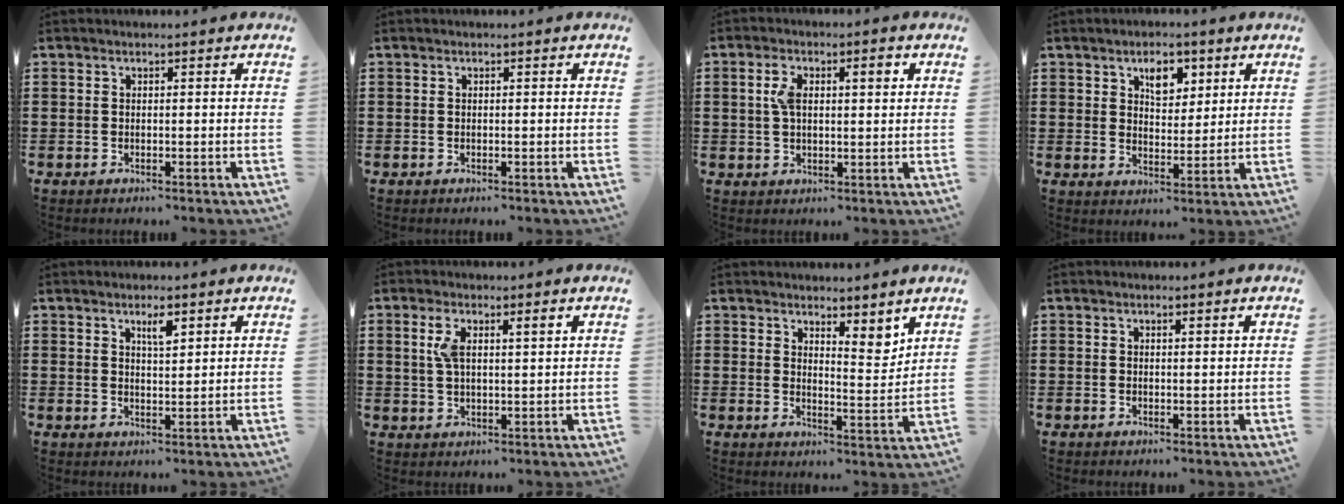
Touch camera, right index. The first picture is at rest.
{"total": 0.0}
{"total": 4.8, "force": [1.0, 2.1, 4.1], "torque": [-0.076, 0.010, 0.012]}
{"total": 4.7, "force": [2.7, 2.8, 2.7], "torque": [-0.048, 0.006, 0.043]}
{"total": 2.8, "force": [1.8, 0.7, 2.0], "torque": [-0.036, 0.000, 0.028]}
{"total": 3.8, "force": [1.4, 1.3, 3.3], "torque": [-0.069, 0.006, 0.023]}
{"total": 4.6, "force": [4.2, 1.4, 1.3], "torque": [-0.021, -0.014, 0.075]}
{"total": 0.7, "force": [0.5, 0.2, 0.4], "torque": [-0.008, 0.002, 0.009]}